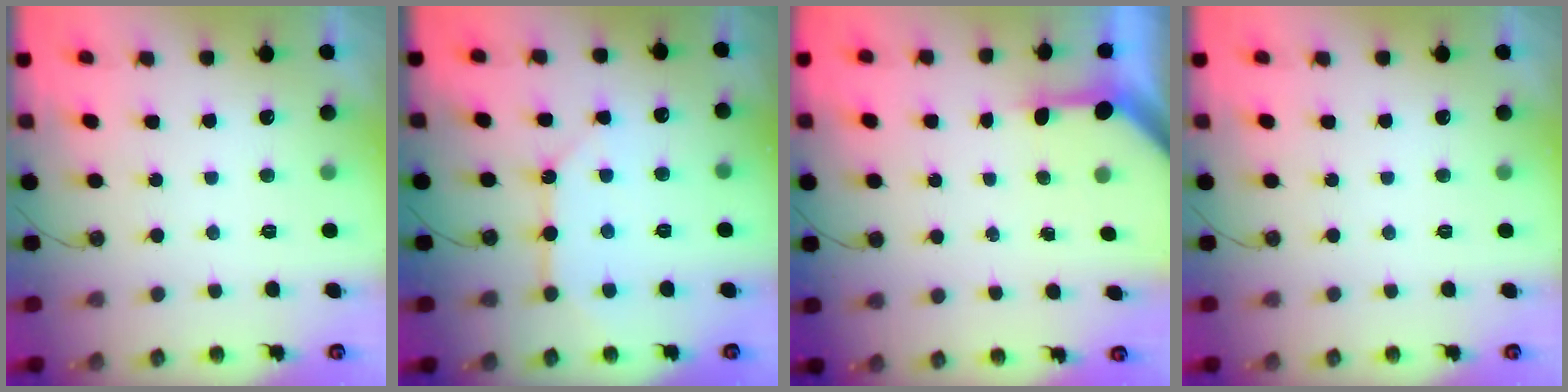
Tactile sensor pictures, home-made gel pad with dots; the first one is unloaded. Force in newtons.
{"total": 8.3, "press": 8.3, "slide": 0.6}
{"total": 3.5, "press": 3.5, "slide": 0.4}
{"total": 0.0}